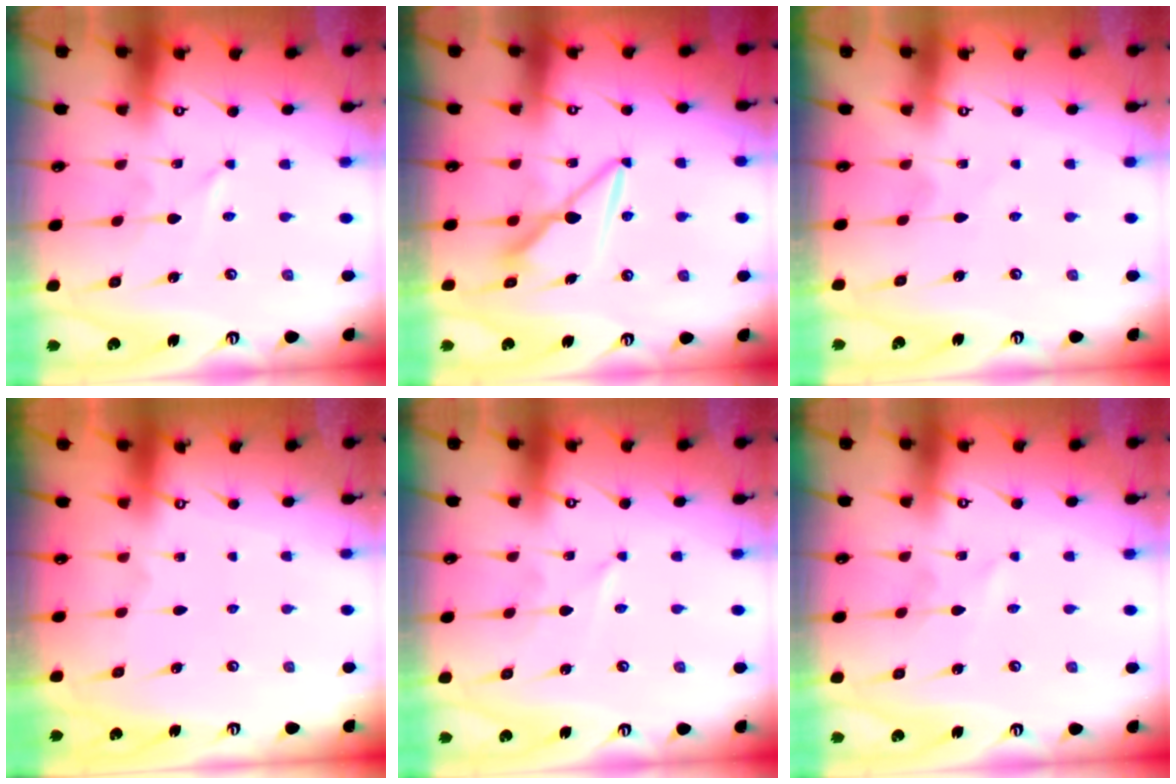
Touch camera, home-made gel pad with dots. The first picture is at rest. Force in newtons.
{"total": 8.2, "press": 8.2, "slide": 0.3}
{"total": 1.7, "press": 1.7, "slide": 0.2}
{"total": 0.0}
{"total": 0.0}
{"total": 1.0, "press": 1.0, "slide": 0.1}